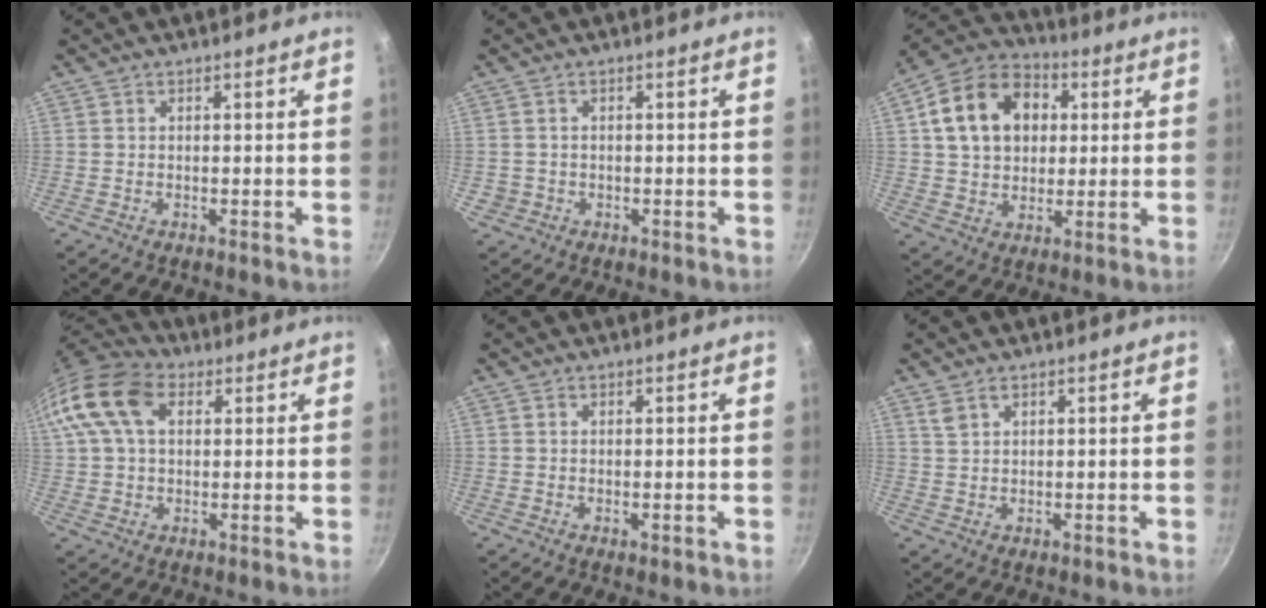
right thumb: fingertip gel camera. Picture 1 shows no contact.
{"total": 1.6, "force": [-0.3, 1.5, 0.4], "torque": [-0.006, 0.004, 0.000]}
{"total": 17.2, "force": [4.1, 13.0, 10.5], "torque": [-0.157, 0.021, 0.059]}
{"total": 15.6, "force": [5.0, 10.2, 10.7], "torque": [-0.207, 0.021, 0.075]}
{"total": 1.0, "force": [-0.1, 0.3, 0.9], "torque": [-0.012, -0.002, -0.002]}
{"total": 2.5, "force": [1.5, 1.4, 1.4], "torque": [-0.021, -0.004, 0.031]}